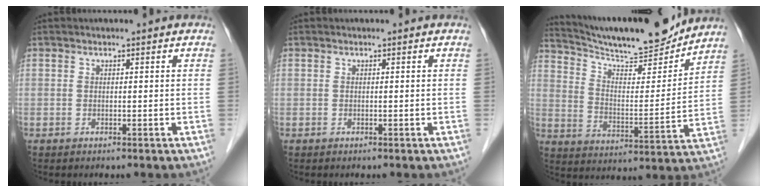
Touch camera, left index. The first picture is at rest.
{"total": 0.0}
{"total": 17.8, "force": [16.6, 1.7, 6.2], "torque": [-0.110, -0.013, 0.259]}